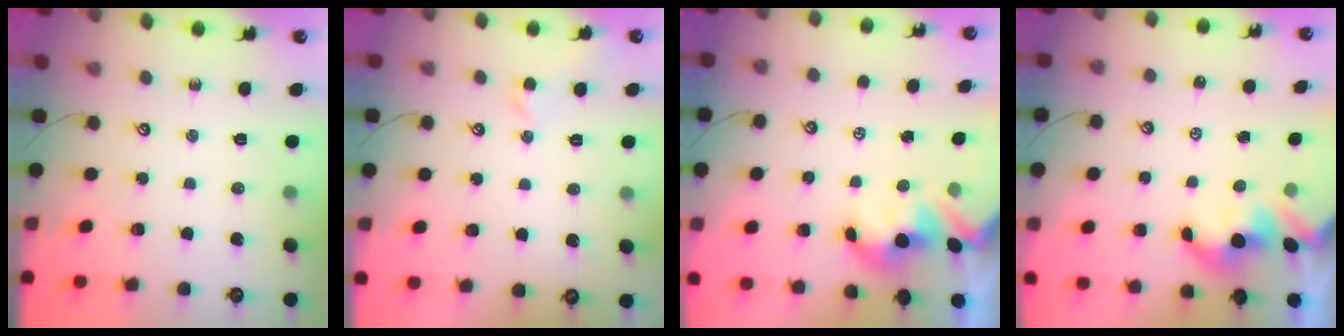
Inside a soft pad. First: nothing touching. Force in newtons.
{"total": 0.9, "press": 0.6, "slide": 0.7}
{"total": 1.8, "press": 1.7, "slide": 0.7}
{"total": 2.0, "press": 2.0, "slide": 0.2}